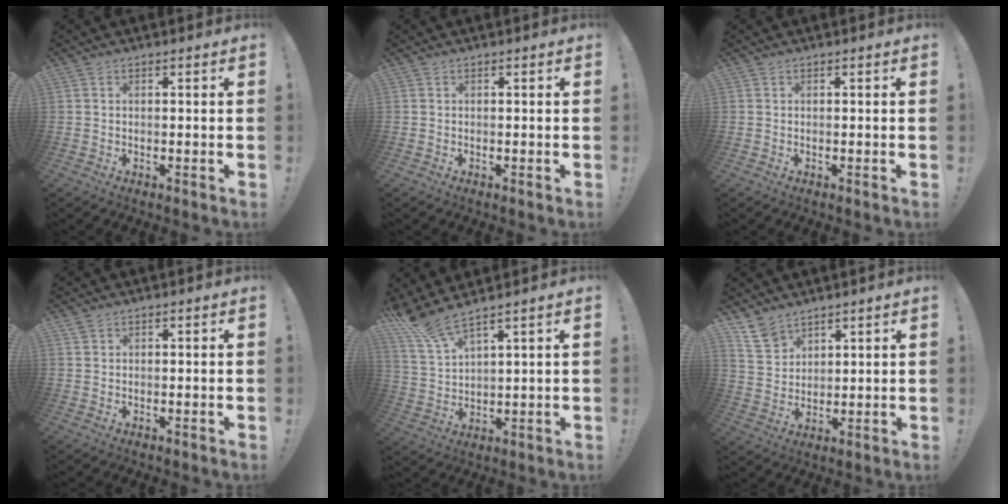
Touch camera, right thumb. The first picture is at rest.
{"total": 0.0}
{"total": 0.0}
{"total": 1.2, "force": [0.9, 0.6, 0.4], "torque": [-0.003, -0.003, 0.016]}
{"total": 7.8, "force": [6.6, 0.9, 4.0], "torque": [-0.093, -0.037, 0.125]}
{"total": 8.6, "force": [6.8, 4.8, 2.4], "torque": [-0.047, -0.041, 0.135]}